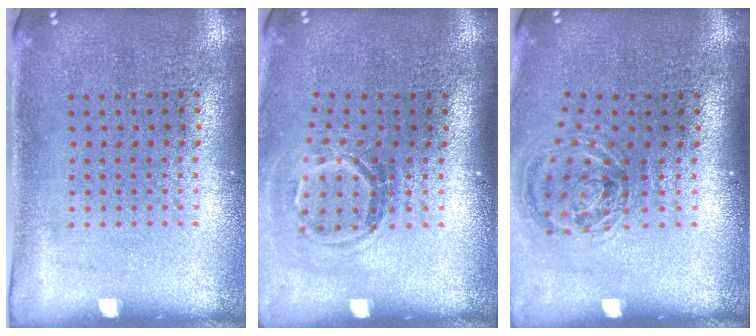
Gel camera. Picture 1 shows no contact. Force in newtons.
{"total": 1.7, "press": 1.1, "slide": 1.3}
{"total": 1.2, "press": 1.0, "slide": 0.6}